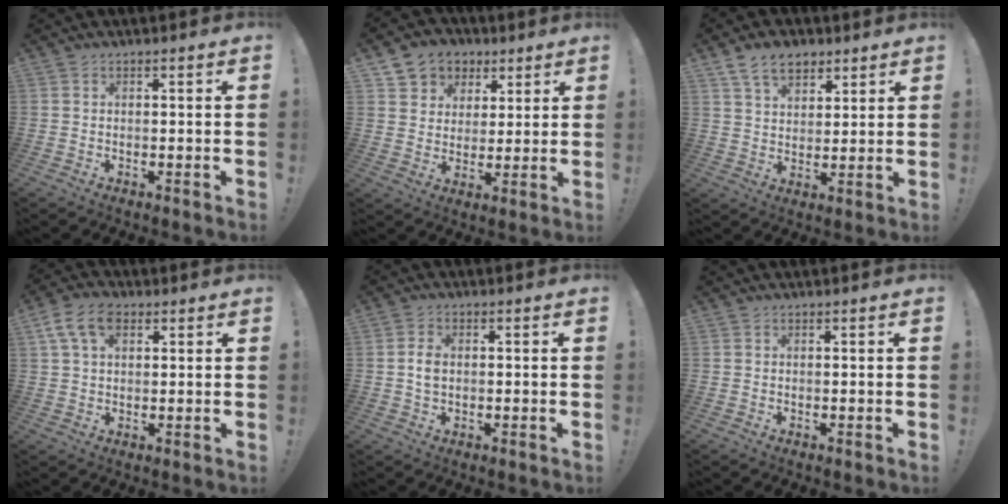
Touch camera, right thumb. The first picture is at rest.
{"total": 7.8, "force": [3.3, 7.0, 1.3], "torque": [-0.018, -0.026, 0.068]}
{"total": 9.4, "force": [6.0, 5.8, 4.4], "torque": [-0.079, -0.018, 0.116]}
{"total": 9.0, "force": [3.6, 5.5, 6.1], "torque": [-0.112, 0.002, 0.069]}
{"total": 3.5, "force": [0.0, 2.2, 2.7], "torque": [-0.040, 0.000, -0.004]}
{"total": 0.0}